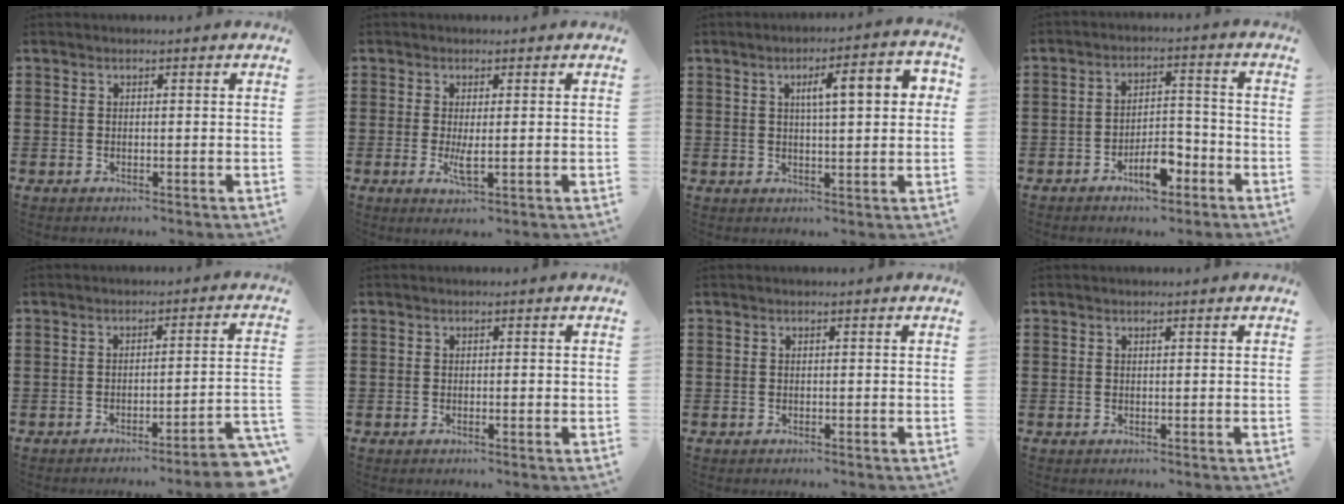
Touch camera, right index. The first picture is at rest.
{"total": 2.7, "force": [-0.3, 0.5, 2.6], "torque": [-0.053, -0.005, -0.008]}
{"total": 6.3, "force": [1.6, 1.6, 5.9], "torque": [-0.091, -0.002, 0.018]}
{"total": 6.5, "force": [-4.0, 2.7, 4.4], "torque": [-0.075, 0.014, -0.072]}
{"total": 3.8, "force": [-3.1, -0.6, 2.0], "torque": [-0.036, -0.017, -0.064]}
{"total": 0.7, "force": [-0.1, 0.1, 0.6], "torque": [-0.012, -0.003, -0.002]}
{"total": 0.0}
{"total": 0.0}